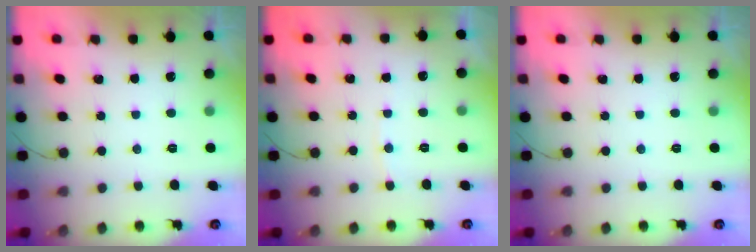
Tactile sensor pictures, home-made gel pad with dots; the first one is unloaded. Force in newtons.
{"total": 2.9, "press": 2.9, "slide": 0.3}
{"total": 0.0}